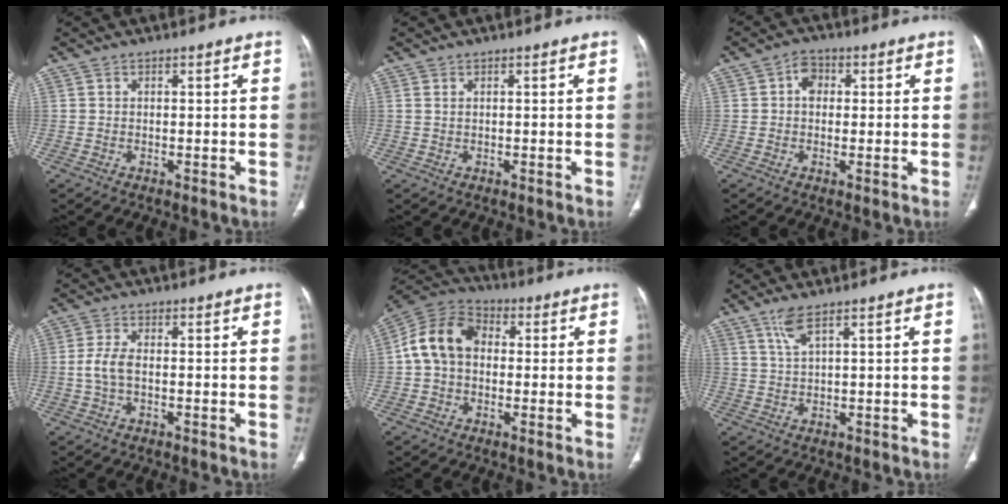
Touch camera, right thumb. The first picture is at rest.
{"total": 0.8, "force": [0.4, 0.5, 0.5], "torque": [-0.012, 0.002, 0.009]}
{"total": 4.4, "force": [0.7, 3.3, 2.8], "torque": [-0.025, 0.003, 0.005]}
{"total": 4.2, "force": [-0.4, 2.1, 3.6], "torque": [-0.091, 0.007, -0.012]}
{"total": 11.6, "force": [0.6, 8.8, 7.5], "torque": [-0.130, 0.033, -0.004]}
{"total": 3.3, "force": [2.0, 0.4, 2.6], "torque": [-0.066, -0.002, 0.050]}